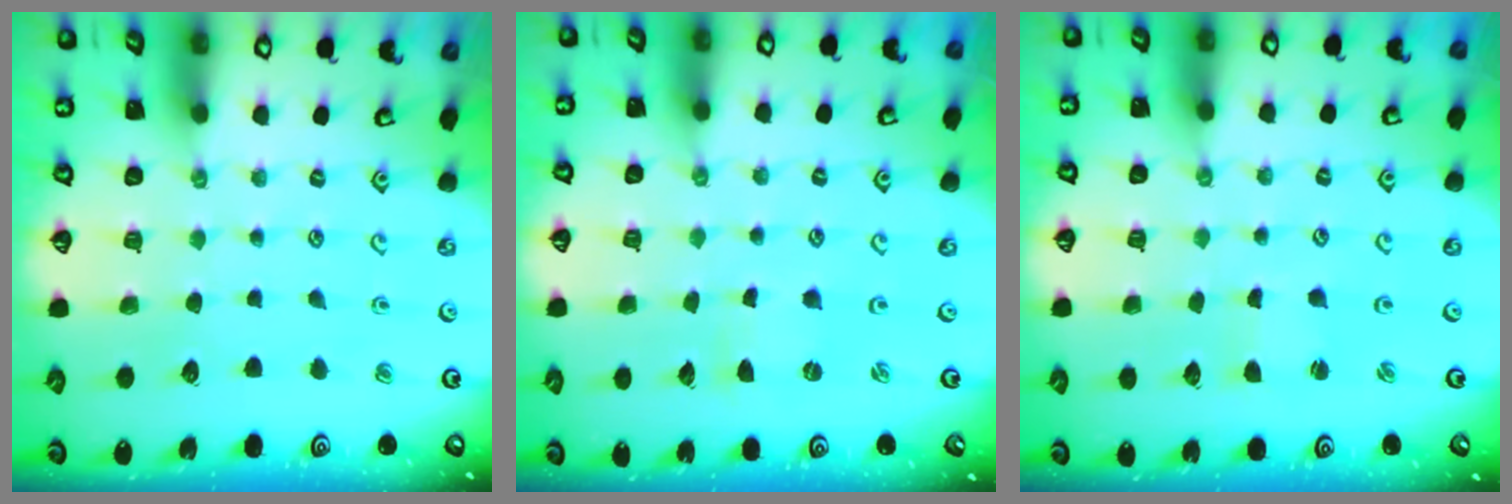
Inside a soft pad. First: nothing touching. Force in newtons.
{"total": 0.0}
{"total": 1.3, "press": 1.2, "slide": 0.1}